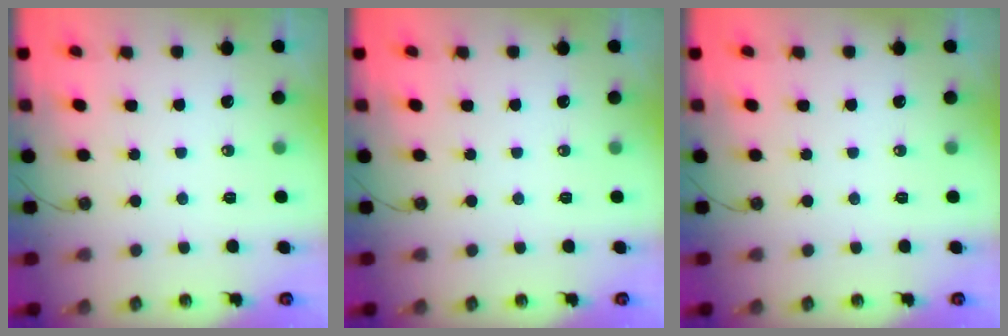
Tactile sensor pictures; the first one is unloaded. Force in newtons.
{"total": 0.0}
{"total": 0.0}